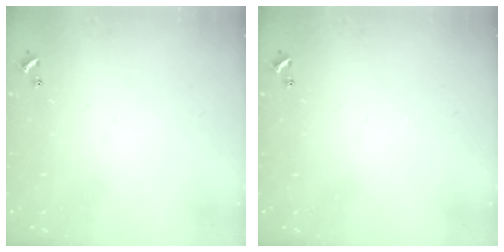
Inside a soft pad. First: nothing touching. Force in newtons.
{"total": 0.0}